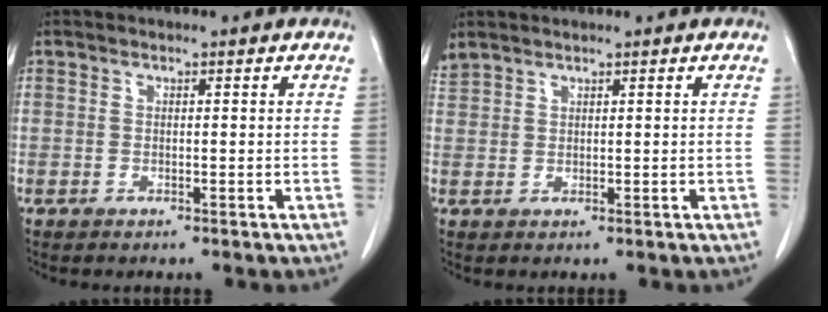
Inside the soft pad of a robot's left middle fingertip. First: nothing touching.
{"total": 1.9, "force": [1.8, 0.2, 0.3], "torque": [-0.019, 0.020, 0.043]}